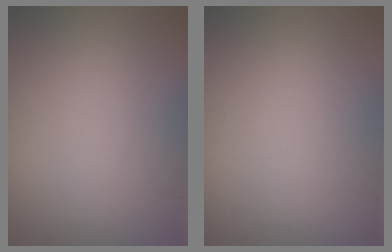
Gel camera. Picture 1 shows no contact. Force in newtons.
{"total": 0.0}